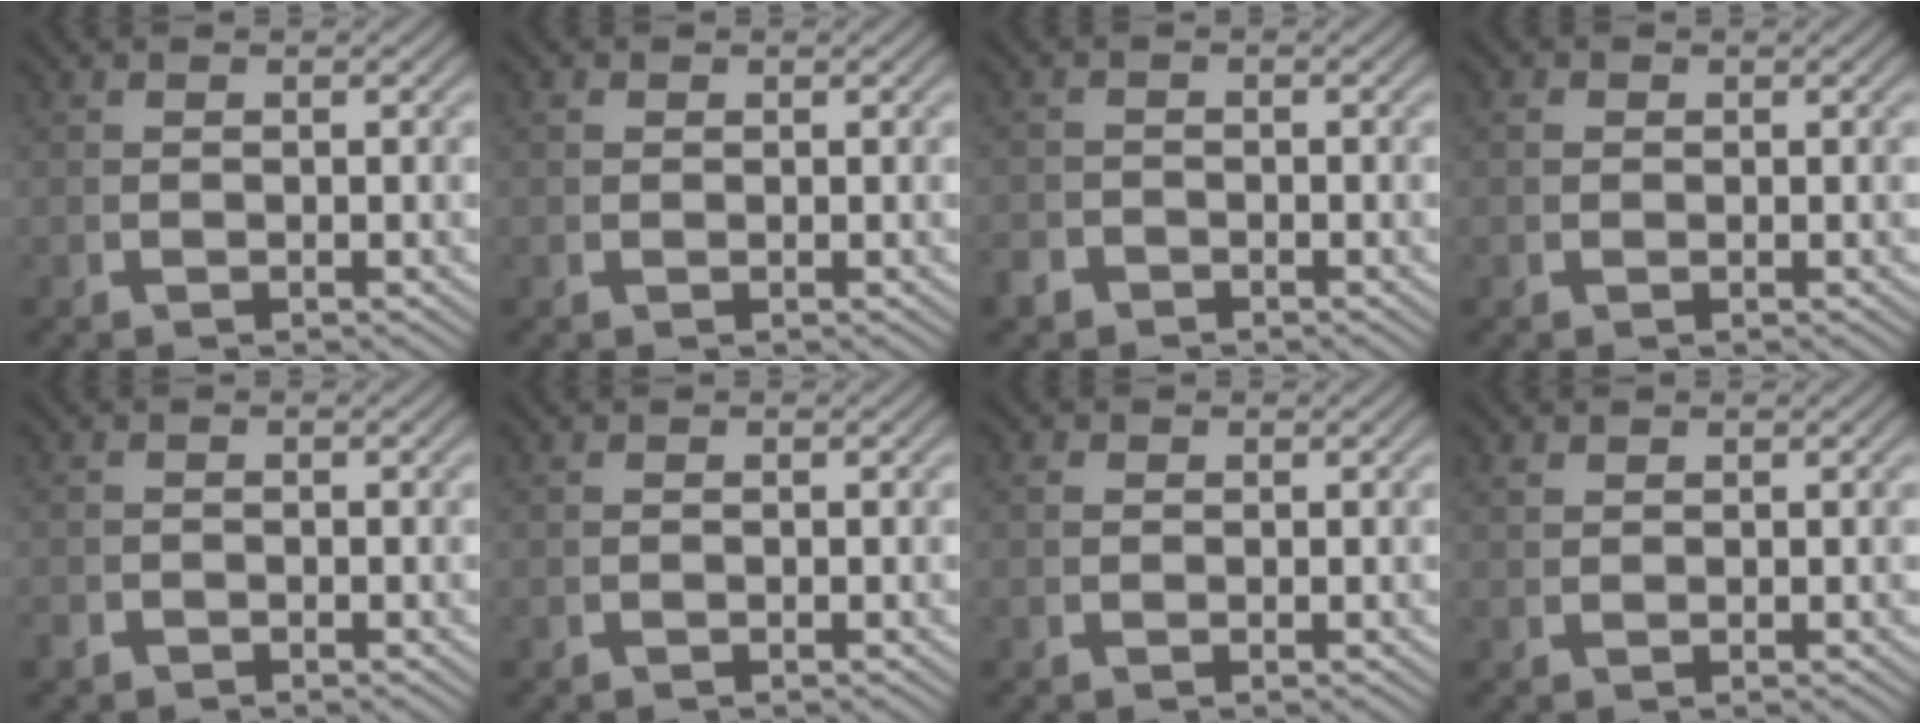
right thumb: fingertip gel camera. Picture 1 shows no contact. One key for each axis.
{"total": 1.0, "fx": 0.5, "fy": 0.9, "fz": 0.3, "tx": -0.008, "ty": -0.006, "tz": 0.015}
{"total": 1.5, "fx": -1.4, "fy": 0.6, "fz": -0.2, "tx": 0.008, "ty": -0.008, "tz": -0.024}
{"total": 1.2, "fx": 0.4, "fy": 1.1, "fz": 0.4, "tx": -0.014, "ty": -0.008, "tz": 0.012}
{"total": 0.8, "fx": -0.8, "fy": 0.3, "fz": -0.2, "tx": 0.006, "ty": -0.005, "tz": -0.014}
{"total": 0.0}
{"total": 1.2, "fx": 0.5, "fy": 1.0, "fz": 0.4, "tx": -0.012, "ty": -0.007, "tz": 0.015}
{"total": 1.2, "fx": 1.2, "fy": -0.1, "fz": 0.0, "tx": 0.006, "ty": 0.006, "tz": 0.028}